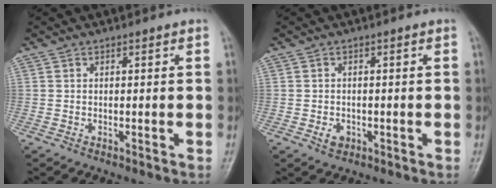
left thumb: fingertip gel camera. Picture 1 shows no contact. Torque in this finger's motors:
{"motor_torque": [0.03, 0.77, 0.48, 0.46, 0.03]}